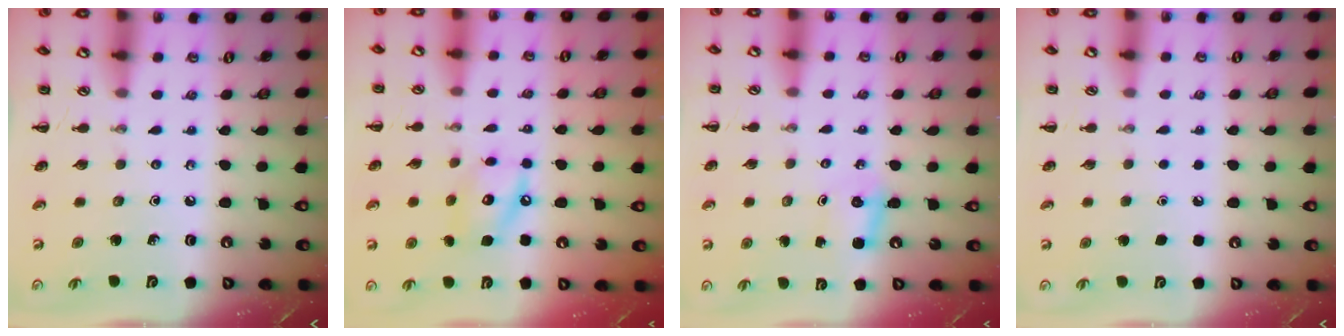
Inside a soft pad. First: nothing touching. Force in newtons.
{"total": 10.6, "press": 10.5, "slide": 1.5}
{"total": 2.8, "press": 2.7, "slide": 0.9}
{"total": 1.8, "press": 1.8, "slide": 0.1}